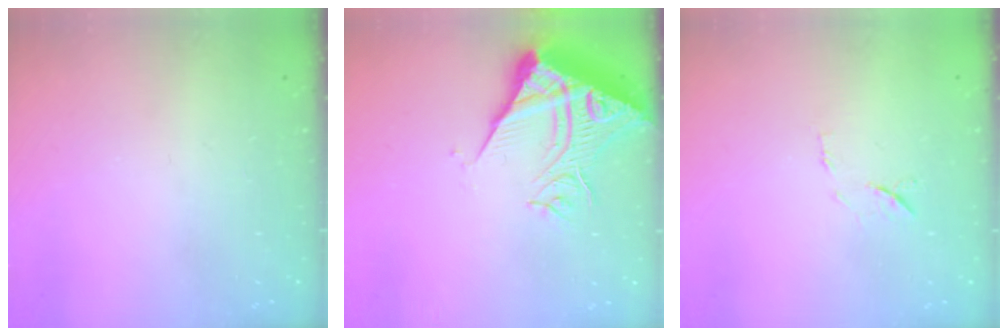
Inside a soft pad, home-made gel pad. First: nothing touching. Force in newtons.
{"total": 11.1, "press": 11.0, "slide": 1.3}
{"total": 6.8, "press": 6.7, "slide": 0.8}